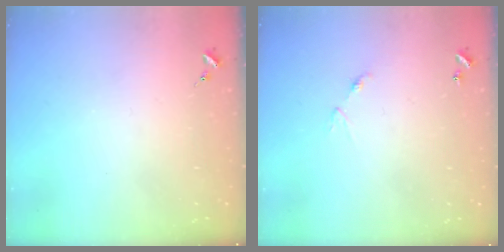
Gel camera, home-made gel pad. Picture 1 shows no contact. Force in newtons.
{"total": 5.9, "press": 5.9, "slide": 0.5}